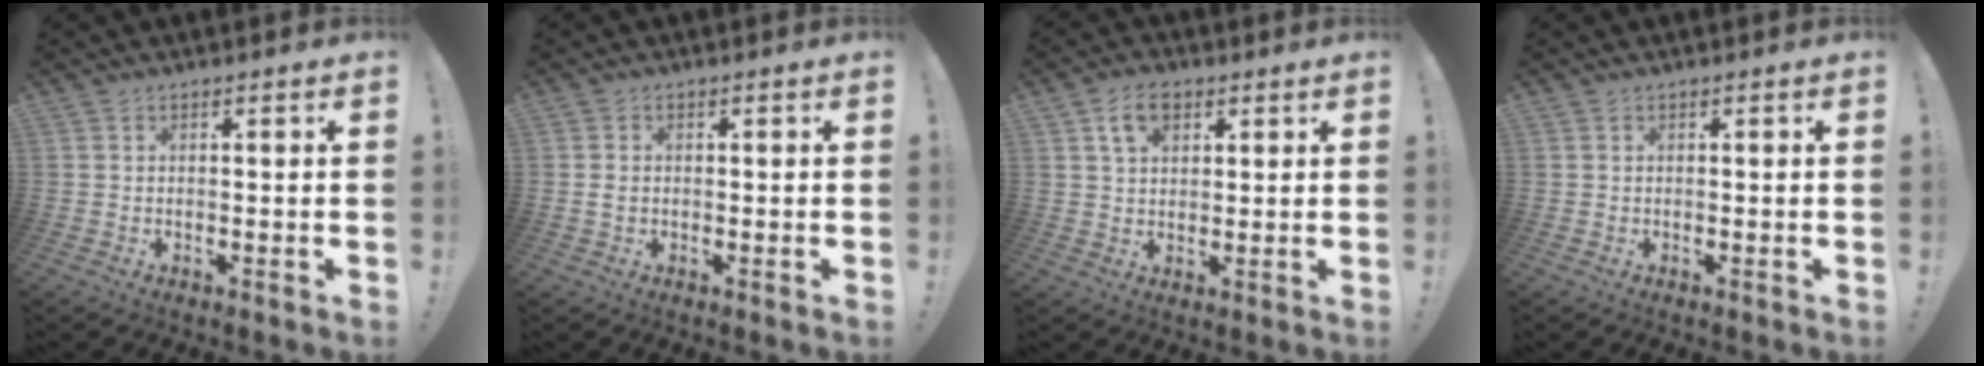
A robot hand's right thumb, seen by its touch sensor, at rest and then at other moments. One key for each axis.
{"total": 1.6, "fx": 0.1, "fy": 1.1, "fz": 1.1, "tx": -0.013, "ty": 0.003, "tz": 0.001}
{"total": 7.2, "fx": 3.5, "fy": 4.8, "fz": 4.2, "tx": -0.068, "ty": 0.002, "tz": 0.066}
{"total": 0.0}